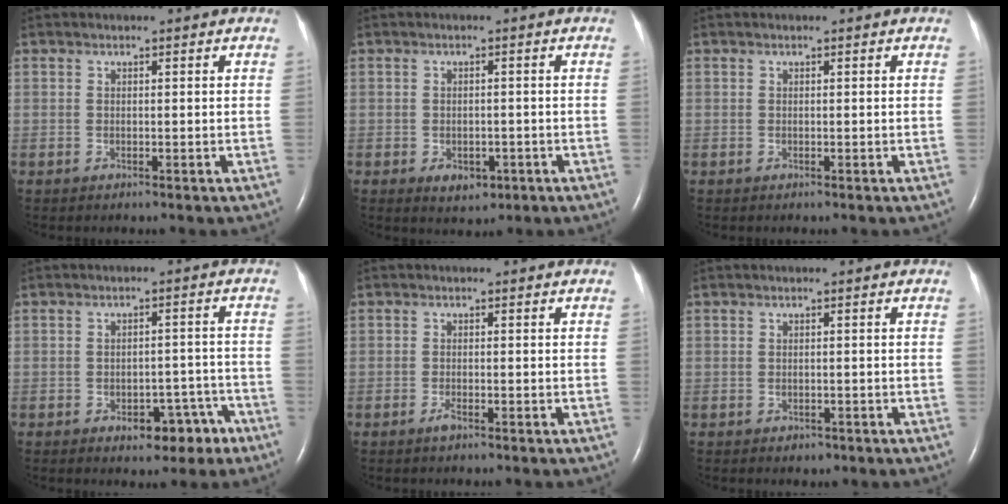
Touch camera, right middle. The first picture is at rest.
{"total": 3.3, "force": [-1.5, 2.2, 2.0], "torque": [-0.023, 0.001, -0.009]}
{"total": 0.0}
{"total": 5.6, "force": [-3.3, 3.1, 3.3], "torque": [-0.028, 0.020, -0.038]}
{"total": 1.0, "force": [-0.7, 0.1, 0.7], "torque": [-0.019, -0.001, -0.014]}
{"total": 1.0, "force": [-0.6, 0.7, 0.3], "torque": [-0.005, 0.001, -0.006]}